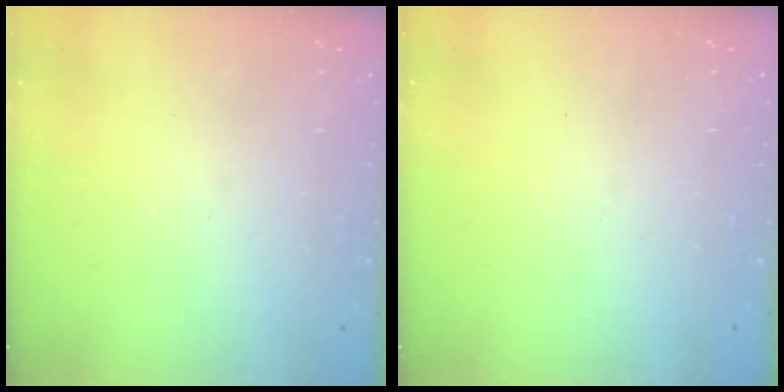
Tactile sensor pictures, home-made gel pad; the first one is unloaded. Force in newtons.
{"total": 0.0}